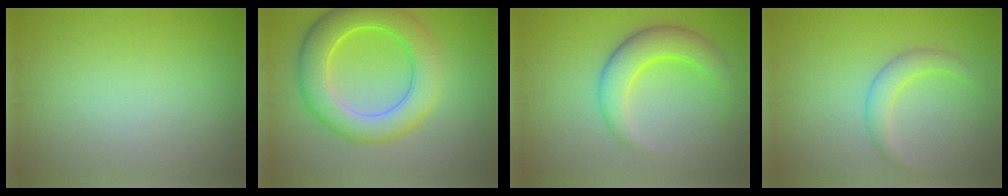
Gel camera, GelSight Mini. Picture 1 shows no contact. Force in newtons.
{"total": 7.5, "press": 7.5, "slide": 0.1}
{"total": 4.8, "press": 4.8, "slide": 0.1}
{"total": 2.4, "press": 2.4, "slide": 0.1}